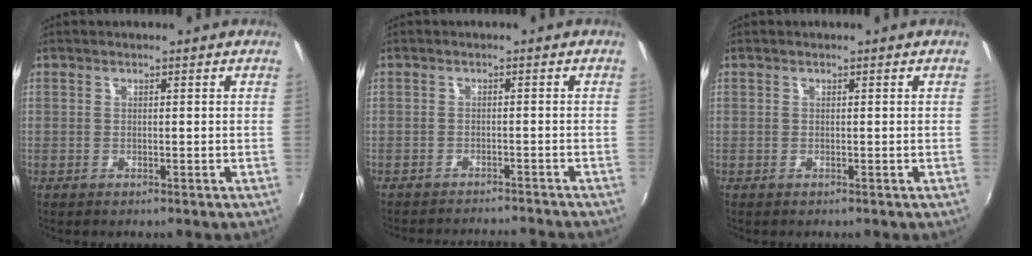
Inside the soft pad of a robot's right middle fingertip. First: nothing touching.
{"total": 9.3, "force": [-8.8, 0.7, 3.2], "torque": [-0.072, -0.008, -0.123]}
{"total": 0.0}